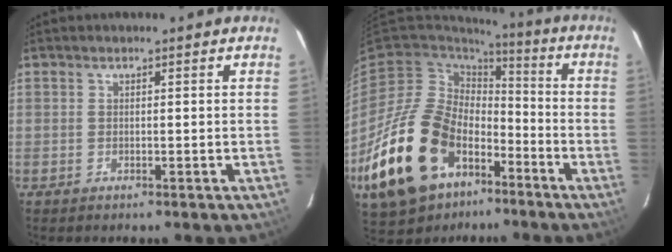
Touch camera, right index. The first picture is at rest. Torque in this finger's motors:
{"motor_torque": [1.10, -0.66, 1.05, 0.21]}